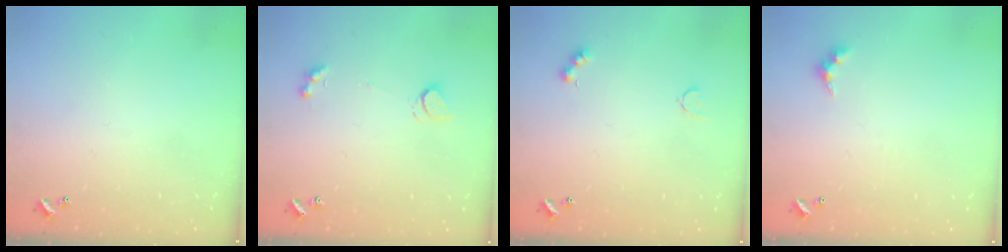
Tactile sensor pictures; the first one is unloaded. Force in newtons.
{"total": 1.4, "press": 1.2, "slide": 0.6}
{"total": 4.1, "press": 4.1, "slide": 0.6}
{"total": 2.4, "press": 2.4, "slide": 0.5}